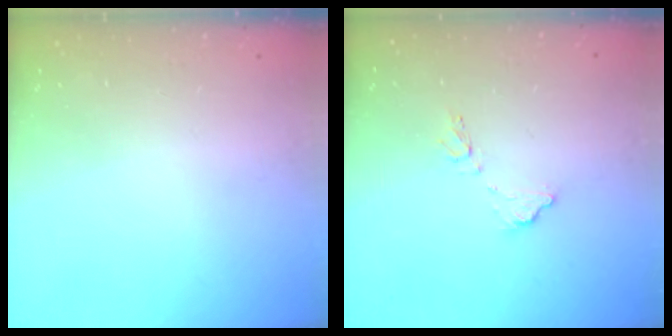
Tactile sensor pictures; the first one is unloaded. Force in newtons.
{"total": 8.0, "press": 8.0, "slide": 0.4}